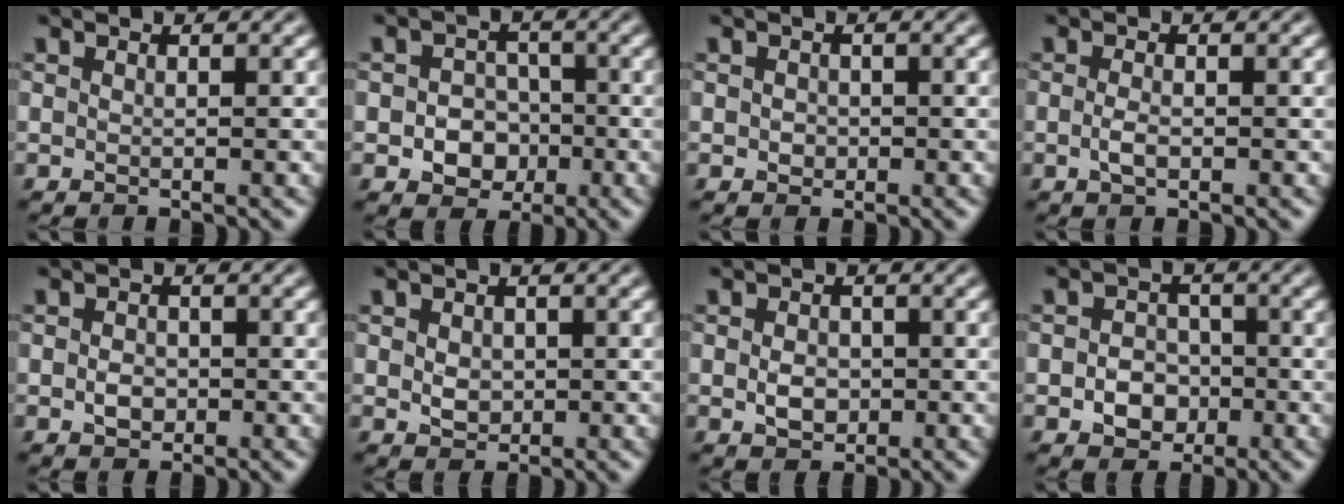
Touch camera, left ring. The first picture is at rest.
{"total": 3.8, "force": [-1.1, 3.2, 1.8], "torque": [-0.006, 0.000, -0.029]}
{"total": 0.9, "force": [0.0, 0.8, 0.4], "torque": [-0.004, -0.003, -0.004]}
{"total": 1.3, "force": [-0.3, 0.5, 1.1], "torque": [-0.026, -0.002, -0.008]}
{"total": 1.6, "force": [-0.3, 1.3, 1.0], "torque": [-0.019, -0.002, -0.008]}
{"total": 1.8, "force": [0.1, 1.5, 1.1], "torque": [-0.020, -0.002, 0.002]}
{"total": 2.2, "force": [-0.3, 1.7, 1.4], "torque": [-0.027, -0.003, -0.008]}
{"total": 3.0, "force": [-0.9, 2.5, 1.5], "torque": [-0.021, 0.000, -0.019]}